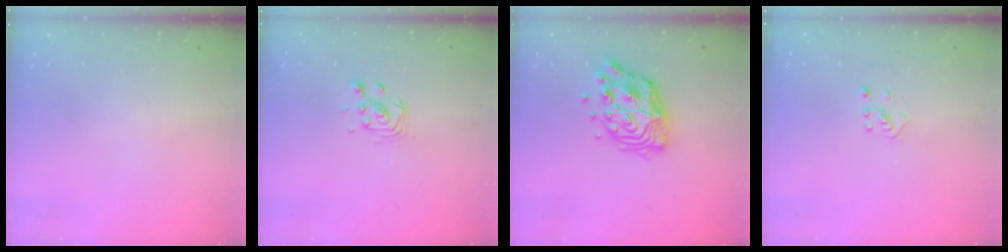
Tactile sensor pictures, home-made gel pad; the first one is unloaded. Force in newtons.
{"total": 3.9, "press": 3.9, "slide": 0.3}
{"total": 13.3, "press": 13.2, "slide": 1.1}
{"total": 2.5, "press": 2.4, "slide": 0.7}